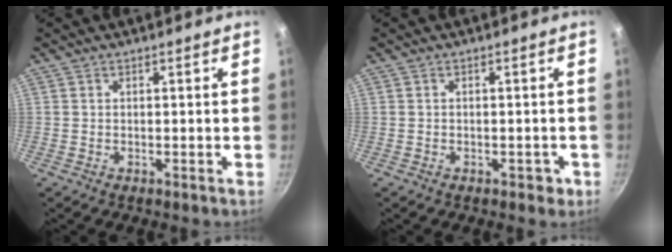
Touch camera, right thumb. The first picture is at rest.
{"total": 1.8, "force": [-0.9, 1.2, 1.0], "torque": [-0.006, 0.005, -0.009]}